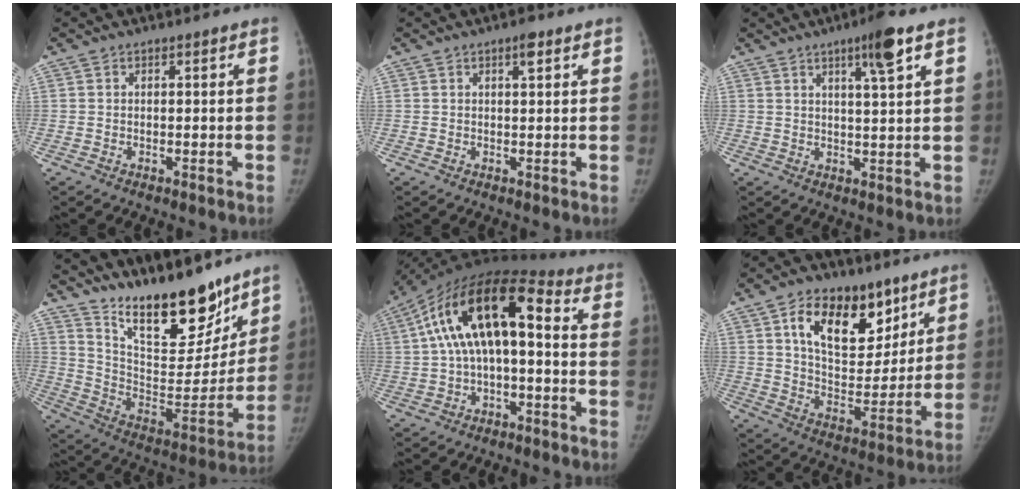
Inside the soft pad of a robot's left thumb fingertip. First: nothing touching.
{"total": 2.3, "force": [1.3, 0.7, 1.8], "torque": [-0.024, -0.004, 0.017]}
{"total": 7.0, "force": [3.9, 0.6, 5.8], "torque": [-0.090, -0.018, 0.061]}
{"total": 22.9, "force": [17.5, 7.7, 12.6], "torque": [-0.147, -0.106, 0.292]}
{"total": 17.3, "force": [1.2, 7.9, 15.3], "torque": [-0.270, 0.059, 0.011]}
{"total": 17.7, "force": [9.3, 10.2, 11.1], "torque": [-0.124, -0.050, 0.162]}